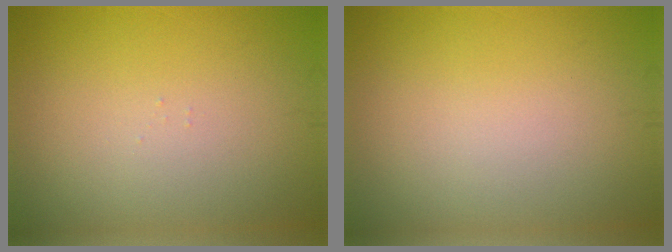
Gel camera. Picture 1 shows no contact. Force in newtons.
{"total": 0.0}